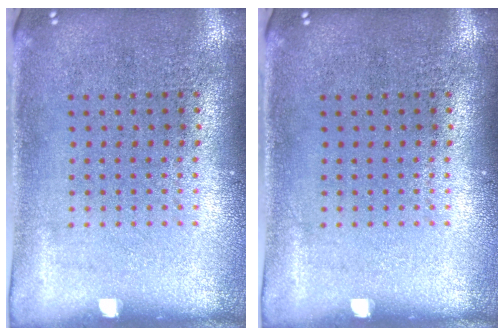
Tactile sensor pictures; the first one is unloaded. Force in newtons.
{"total": 0.0}